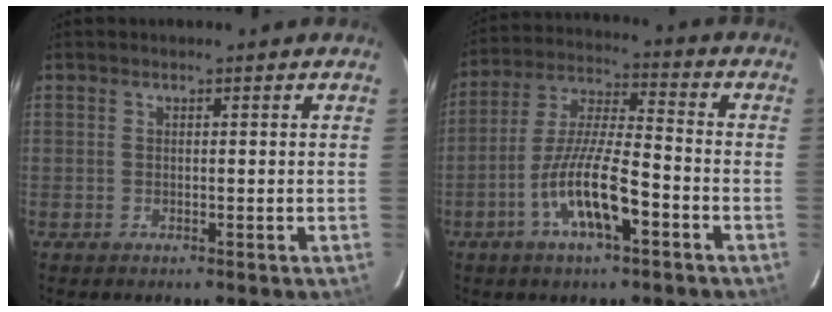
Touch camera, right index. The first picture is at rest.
{"total": 12.1, "force": [-5.7, 2.6, 10.3], "torque": [-0.211, -0.006, -0.106]}